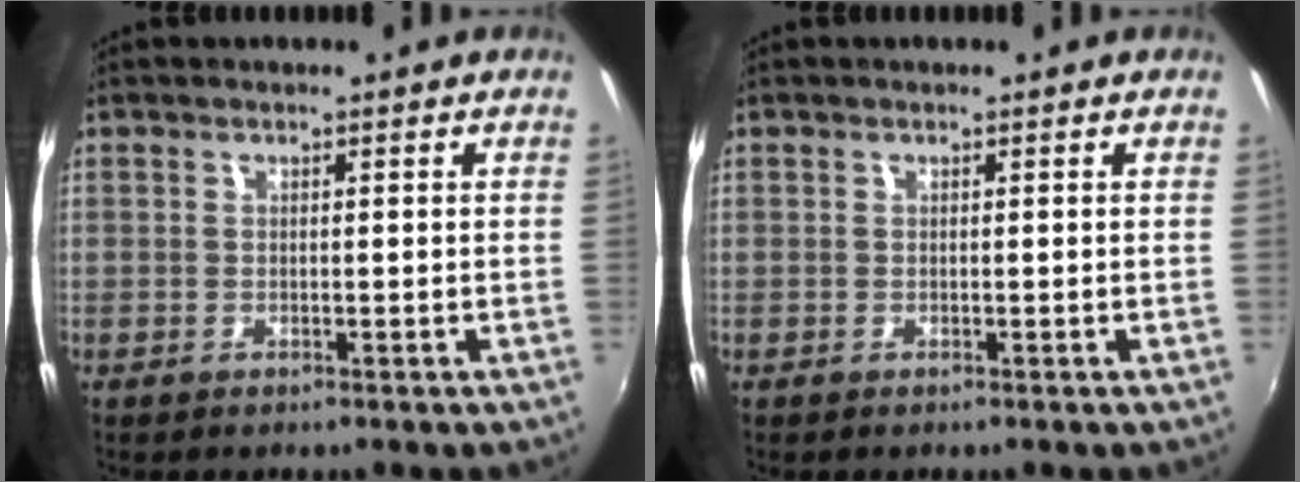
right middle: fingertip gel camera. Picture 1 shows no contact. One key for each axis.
{"total": 0.0}